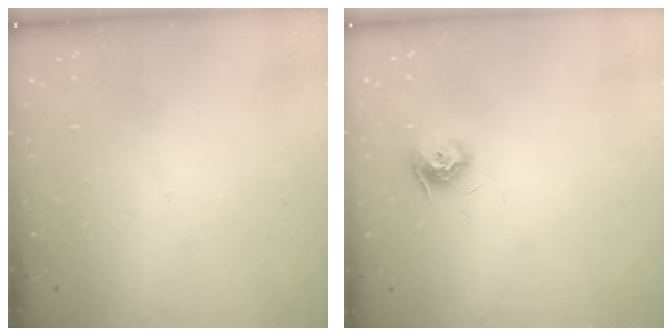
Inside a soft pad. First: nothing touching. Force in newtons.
{"total": 8.7, "press": 8.7, "slide": 0.1}